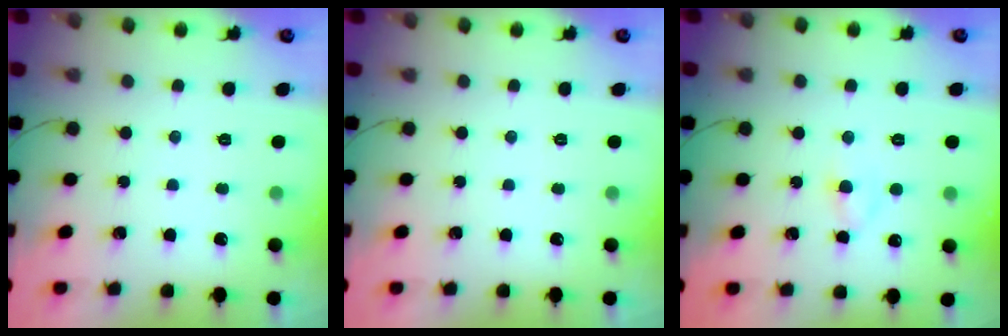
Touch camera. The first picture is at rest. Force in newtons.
{"total": 0.0}
{"total": 2.6, "press": 2.4, "slide": 1.0}